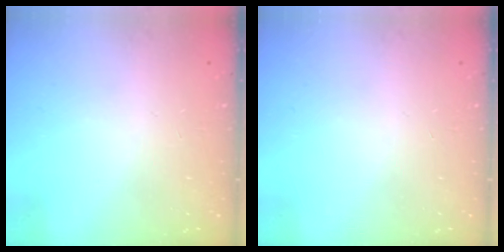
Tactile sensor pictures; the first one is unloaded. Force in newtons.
{"total": 0.0}